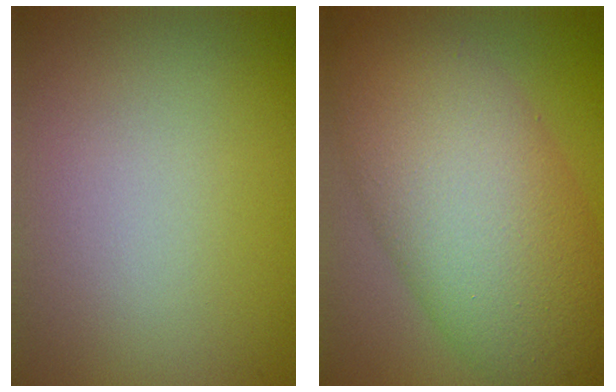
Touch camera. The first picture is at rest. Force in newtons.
{"total": 11.0, "press": 11.0, "slide": 0.4}